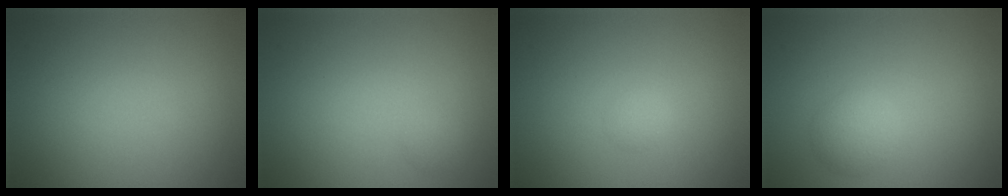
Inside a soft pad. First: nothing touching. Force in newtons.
{"total": 0.7, "press": 0.7, "slide": 0.0}
{"total": 0.9, "press": 0.9, "slide": 0.0}
{"total": 2.1, "press": 2.1, "slide": 0.1}